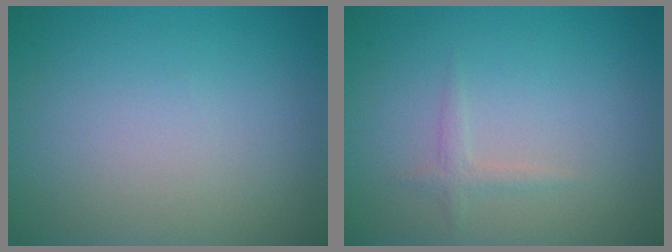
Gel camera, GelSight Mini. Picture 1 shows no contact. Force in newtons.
{"total": 1.1, "press": 1.1, "slide": 0.0}